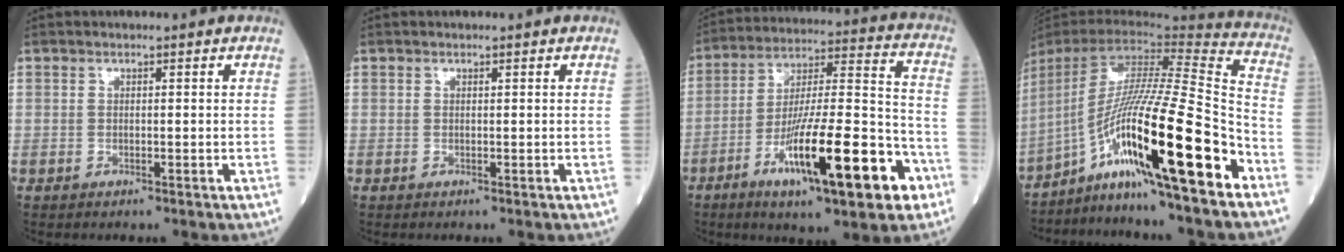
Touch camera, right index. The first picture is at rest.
{"total": 0.0}
{"total": 22.2, "force": [-10.1, 3.5, 19.5], "torque": [-0.302, -0.006, -0.153]}
{"total": 23.0, "force": [-11.6, -0.1, 19.9], "torque": [-0.354, -0.018, -0.213]}